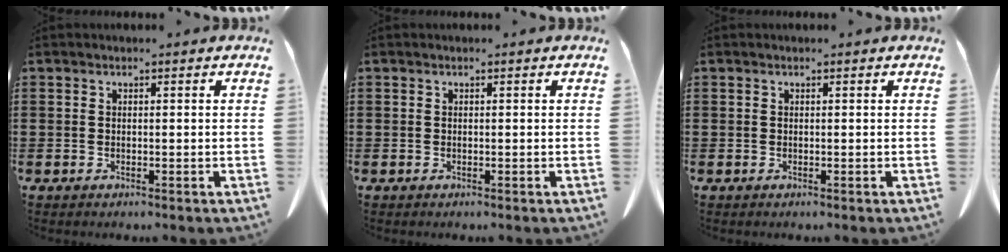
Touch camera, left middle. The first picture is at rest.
{"total": 0.0}
{"total": 0.0}